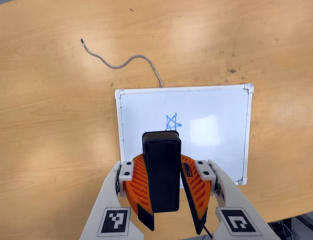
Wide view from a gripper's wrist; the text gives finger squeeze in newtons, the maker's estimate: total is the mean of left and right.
{"total": 9.2, "left": 9.2, "right": 9.1}